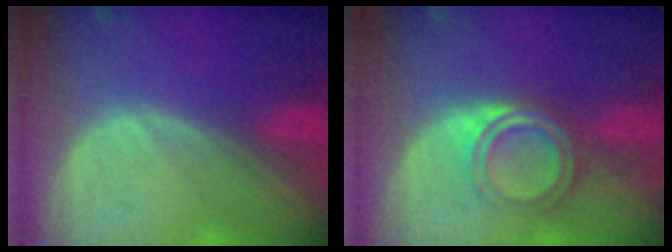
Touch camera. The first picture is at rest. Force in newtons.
{"total": 5.3, "press": 5.0, "slide": 1.8}